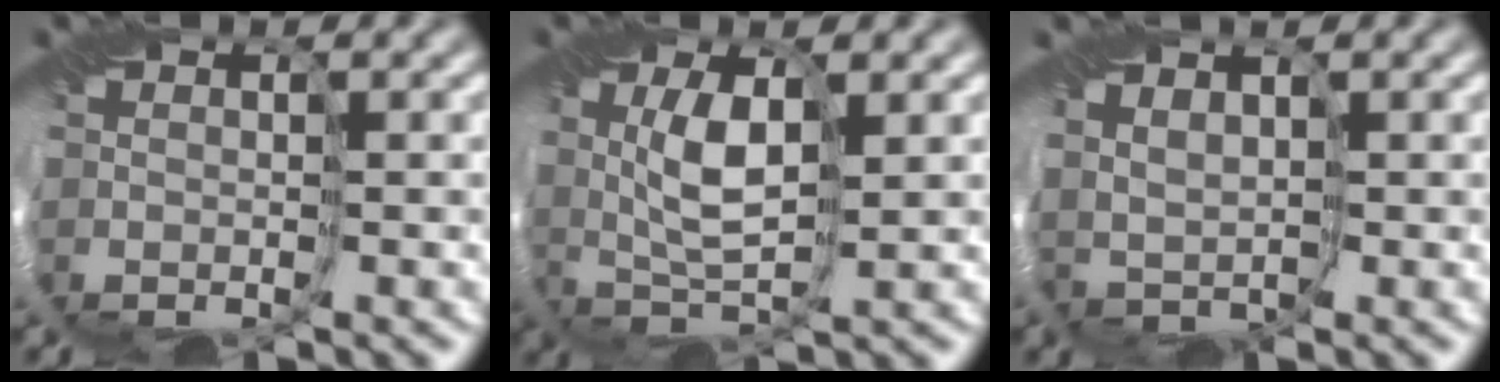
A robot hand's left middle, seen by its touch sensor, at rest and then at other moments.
{"total": 4.2, "force": [0.3, 1.9, 3.7], "torque": [-0.091, 0.003, 0.007]}
{"total": 2.3, "force": [1.1, 1.4, 1.5], "torque": [-0.034, 0.001, 0.020]}